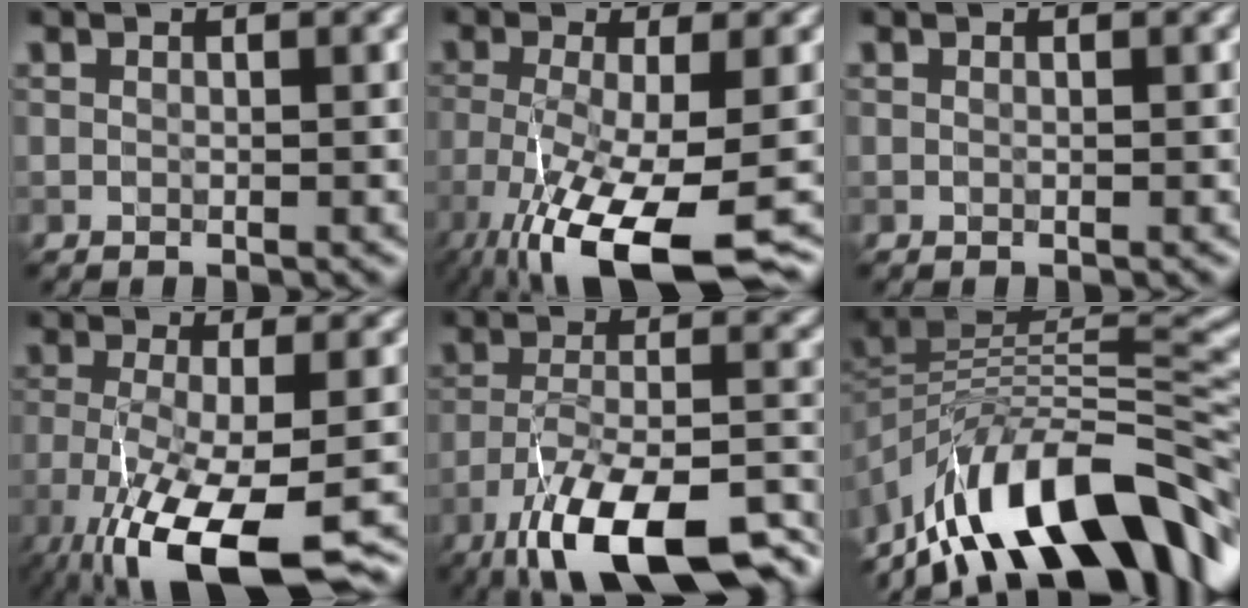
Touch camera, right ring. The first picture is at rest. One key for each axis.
{"total": 10.8, "fx": -5.7, "fy": 2.8, "fz": 8.7, "tx": -0.169, "ty": -0.035, "tz": -0.101}
{"total": 0.0}
{"total": 12.2, "fx": -7.2, "fy": 3.5, "fz": 9.1, "tx": -0.185, "ty": -0.035, "tz": -0.113}
{"total": 14.8, "fx": -10.3, "fy": 4.0, "fz": 9.8, "tx": -0.190, "ty": -0.009, "tz": -0.175}
{"total": 13.0, "fx": -7.5, "fy": 4.9, "fz": 9.4, "tx": -0.158, "ty": 0.036, "tz": -0.140}